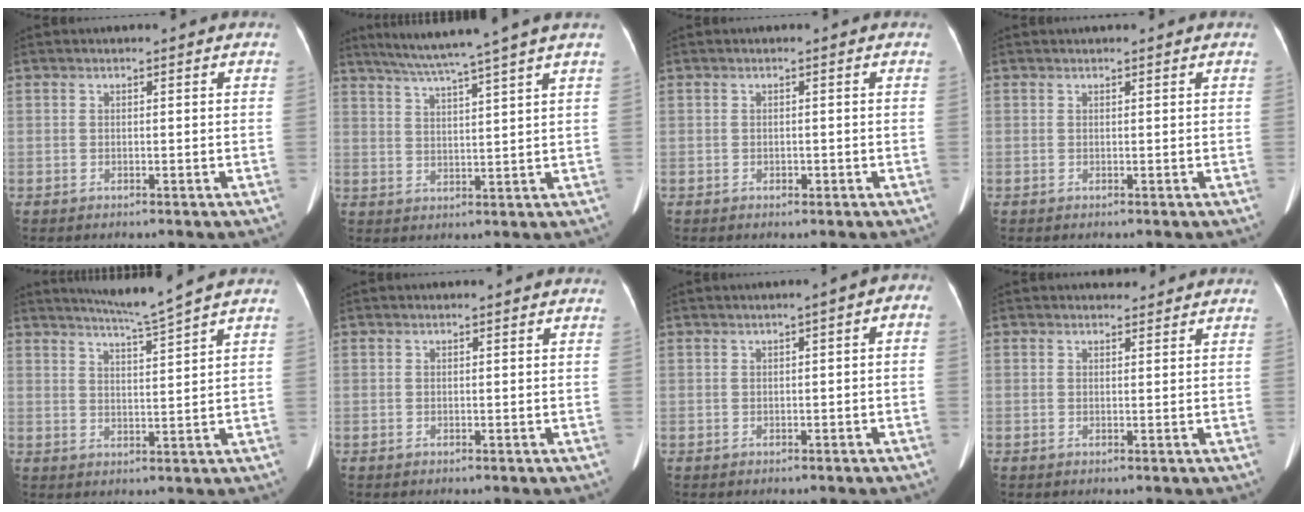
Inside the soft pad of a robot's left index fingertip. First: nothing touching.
{"total": 10.6, "force": [8.6, -2.3, 5.8], "torque": [-0.097, 0.007, 0.127]}
{"total": 0.6, "force": [-0.5, 0.3, 0.1], "torque": [-0.005, -0.004, -0.007]}
{"total": 1.5, "force": [1.3, 0.6, 0.5], "torque": [-0.003, 0.027, 0.017]}
{"total": 5.3, "force": [4.6, -2.0, 1.9], "torque": [-0.035, -0.014, 0.085]}
{"total": 0.0}
{"total": 2.9, "force": [0.0, 1.1, 2.7], "torque": [-0.030, 0.022, -0.005]}
{"total": 1.5, "force": [1.4, 0.7, 0.0], "torque": [0.000, 0.002, 0.018]}